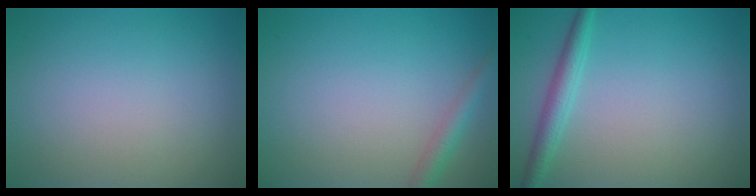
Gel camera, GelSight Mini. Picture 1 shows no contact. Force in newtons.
{"total": 1.8, "press": 1.8, "slide": 0.0}
{"total": 2.3, "press": 2.3, "slide": 0.1}